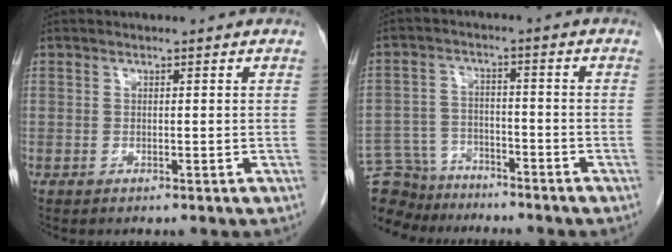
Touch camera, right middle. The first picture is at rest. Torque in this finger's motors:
{"motor_torque": [0.77, -0.96, 0.11, -0.02]}